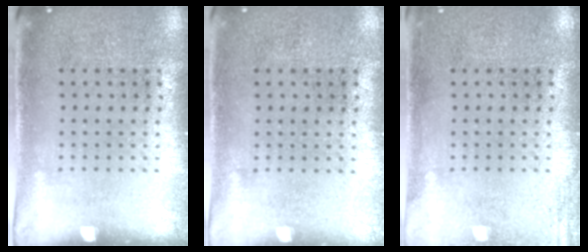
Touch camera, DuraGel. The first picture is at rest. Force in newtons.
{"total": 0.0}
{"total": 1.8, "press": 1.8, "slide": 0.2}